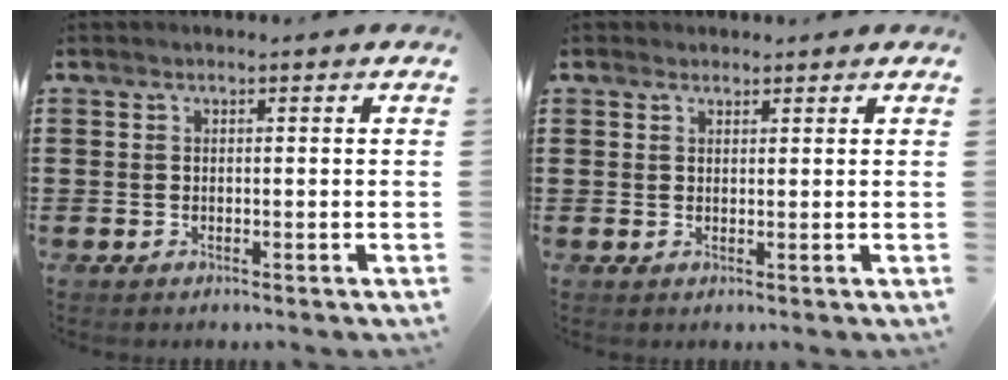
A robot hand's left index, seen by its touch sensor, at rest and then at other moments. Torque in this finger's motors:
{"motor_torque": [2.14, 0.00, 0.15, 0.06]}